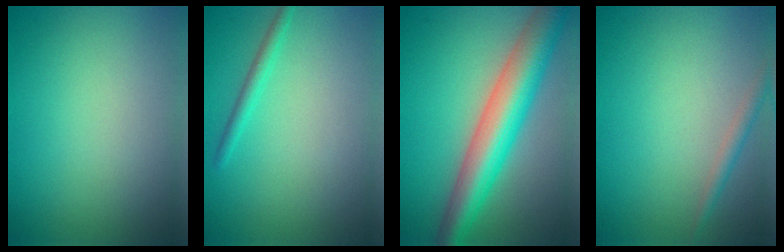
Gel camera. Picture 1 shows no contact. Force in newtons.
{"total": 1.4, "press": 1.4, "slide": 0.1}
{"total": 8.4, "press": 8.4, "slide": 0.3}
{"total": 1.5, "press": 1.5, "slide": 0.0}